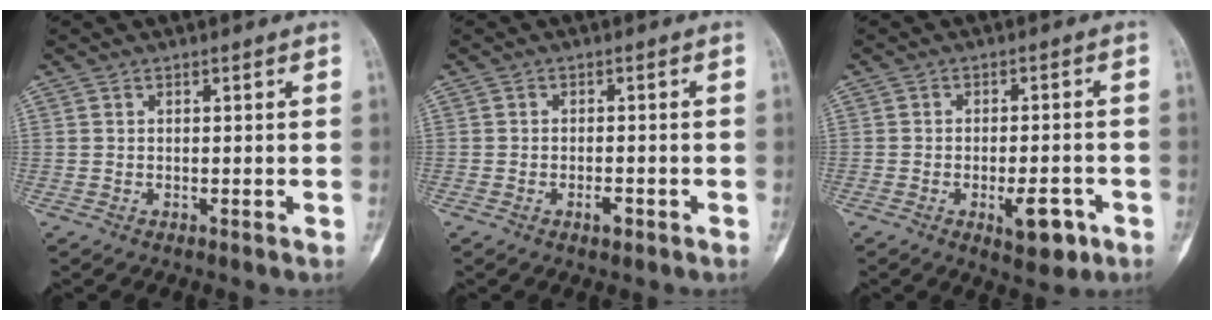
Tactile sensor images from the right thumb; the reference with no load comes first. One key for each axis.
{"total": 1.9, "fx": -1.0, "fy": 0.9, "fz": 1.3, "tx": -0.019, "ty": 0.005, "tz": -0.017}
{"total": 6.6, "fx": -2.8, "fy": 2.8, "fz": 5.3, "tx": -0.061, "ty": 0.010, "tz": -0.035}